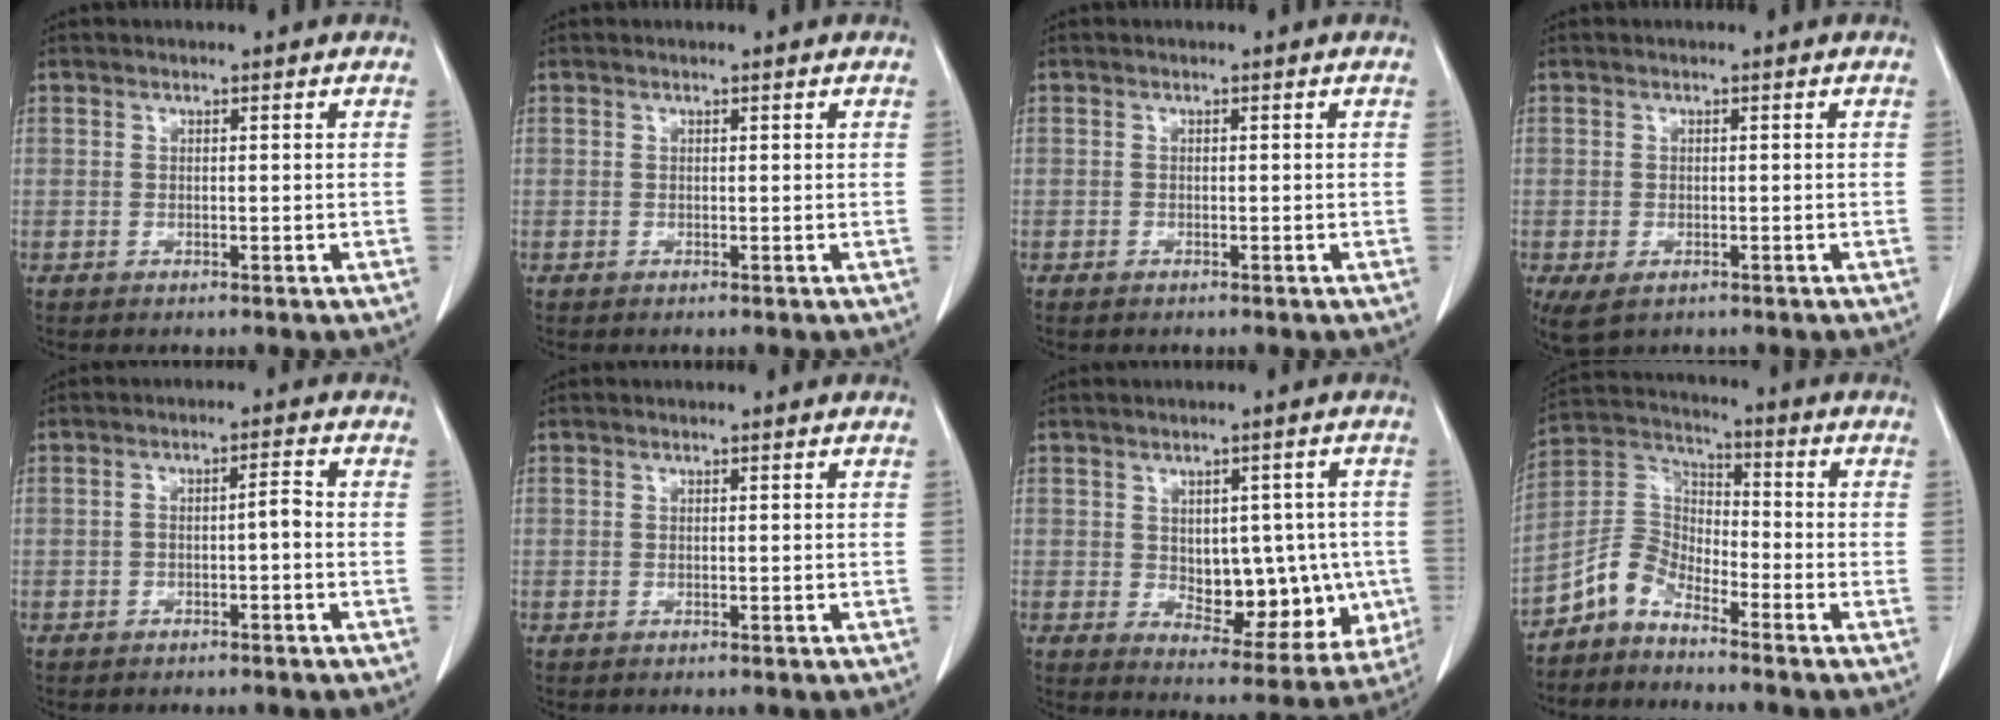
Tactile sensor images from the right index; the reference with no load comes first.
{"total": 0.0}
{"total": 0.5, "force": [-0.4, 0.3, 0.2], "torque": [-0.006, 0.000, -0.008]}
{"total": 4.0, "force": [-2.1, 2.4, 2.4], "torque": [-0.050, -0.010, -0.027]}
{"total": 2.5, "force": [-0.9, 0.5, 2.3], "torque": [-0.036, 0.012, -0.014]}
{"total": 0.0}
{"total": 12.0, "force": [-1.0, 6.9, 9.8], "torque": [-0.114, 0.010, 0.012]}
{"total": 6.4, "force": [-5.3, 2.6, 2.4], "torque": [-0.059, 0.024, -0.114]}